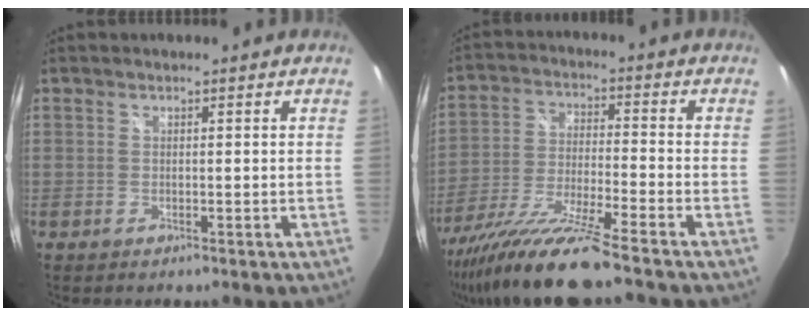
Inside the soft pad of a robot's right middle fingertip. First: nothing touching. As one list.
[{"total": 15.1, "force": [-12.5, -0.8, 8.3], "torque": [-0.168, -0.035, -0.231]}]